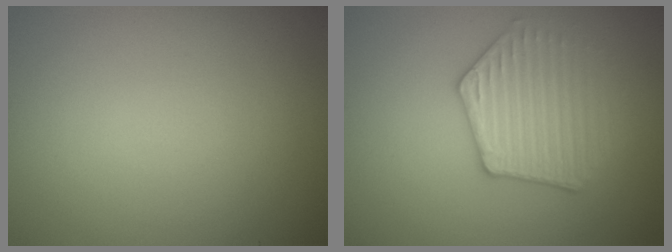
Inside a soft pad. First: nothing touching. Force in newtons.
{"total": 3.6, "press": 3.5, "slide": 0.5}